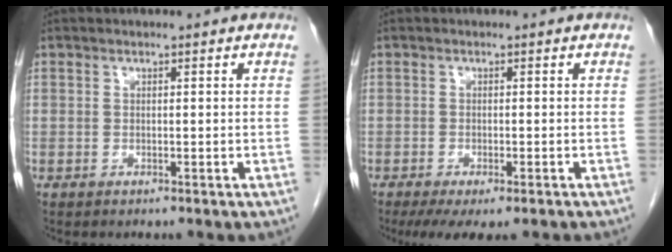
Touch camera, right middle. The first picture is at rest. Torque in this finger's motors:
{"motor_torque": [1.26, -0.88, 0.38, 0.10]}